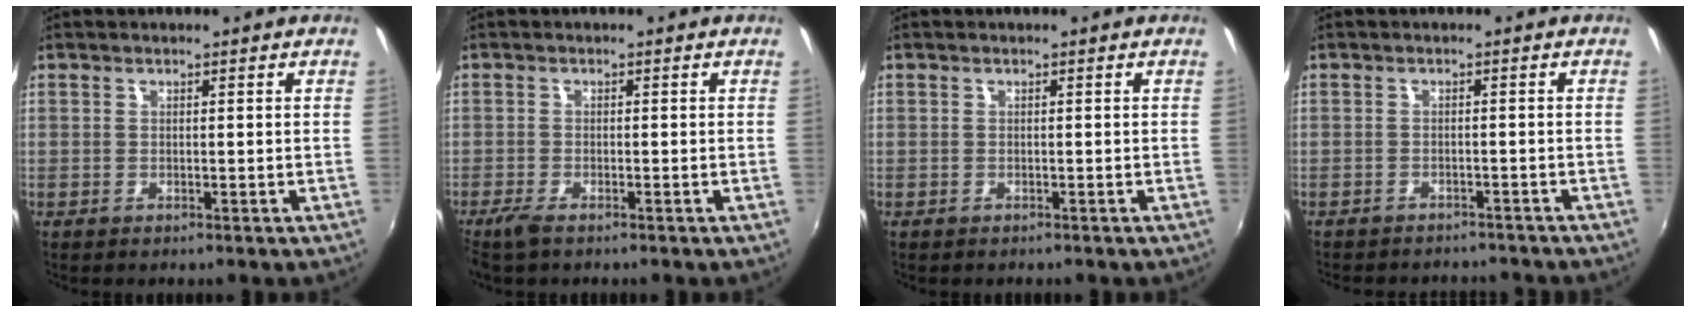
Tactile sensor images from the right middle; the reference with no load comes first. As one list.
[{"total": 2.8, "force": [-2.1, 0.6, 1.7], "torque": [-0.045, -0.008, -0.043]}, {"total": 0.0}, {"total": 7.7, "force": [-7.0, 2.1, 2.2], "torque": [-0.056, -0.012, -0.093]}]